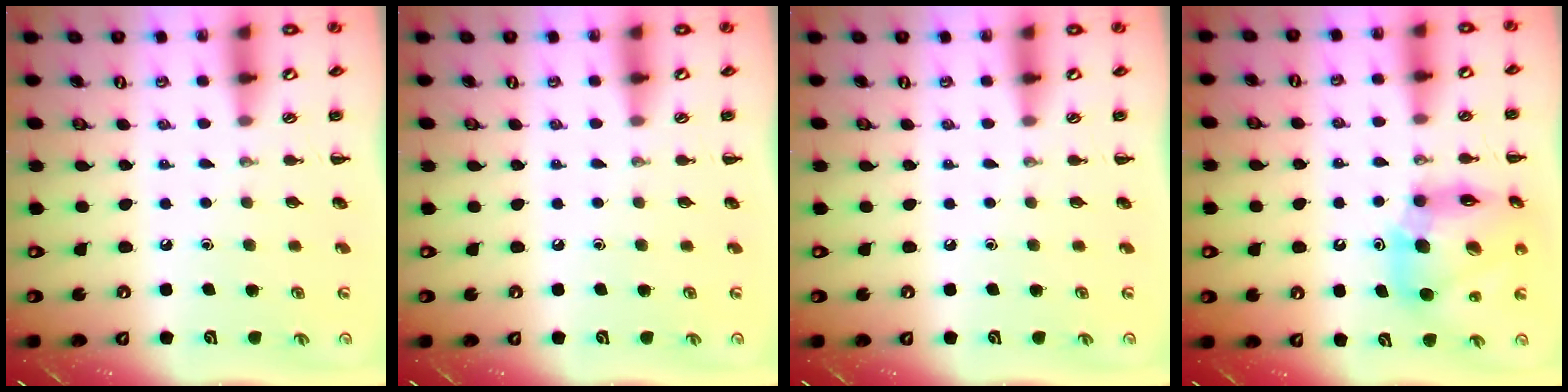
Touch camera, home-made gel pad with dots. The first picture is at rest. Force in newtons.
{"total": 0.0}
{"total": 0.0}
{"total": 15.0, "press": 14.4, "slide": 4.0}